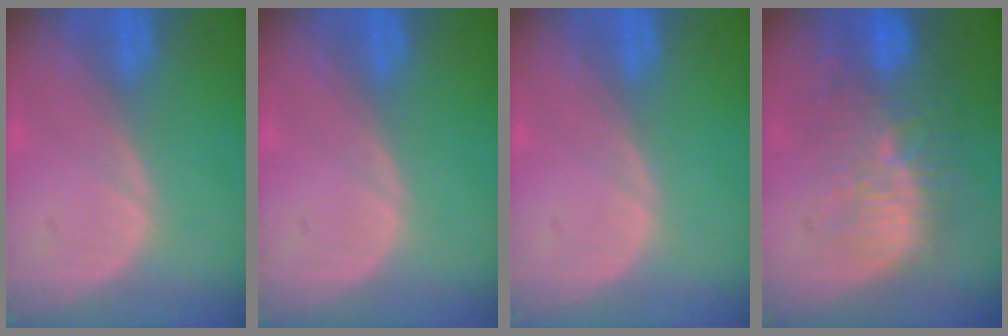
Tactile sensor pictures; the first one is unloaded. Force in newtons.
{"total": 0.0}
{"total": 0.0}
{"total": 11.3, "press": 9.9, "slide": 5.4}